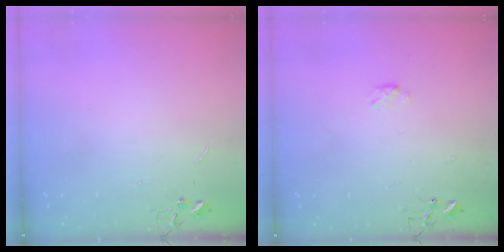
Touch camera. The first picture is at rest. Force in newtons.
{"total": 2.9, "press": 2.9, "slide": 0.4}